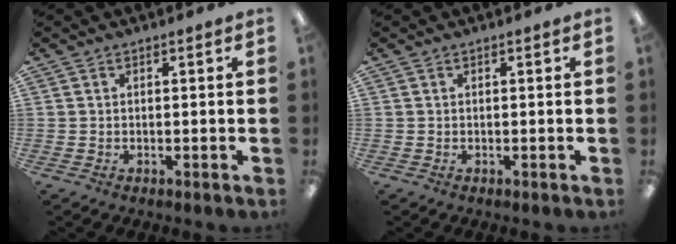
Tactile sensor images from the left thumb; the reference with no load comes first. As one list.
[{"total": 0.0}]